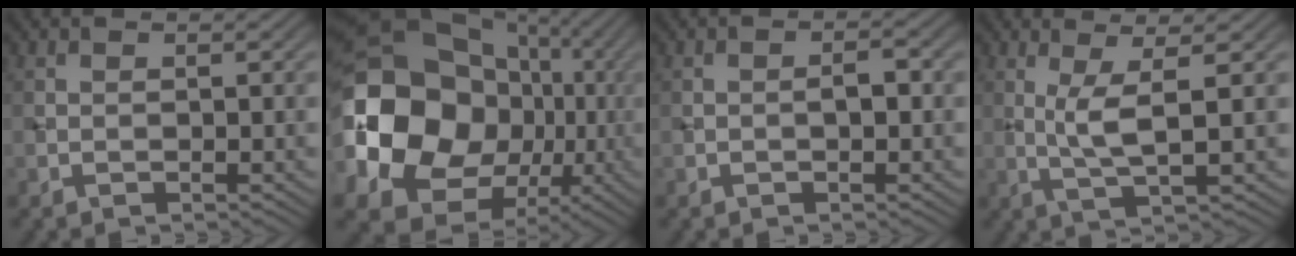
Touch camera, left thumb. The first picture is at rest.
{"total": 20.1, "force": [-2.2, 16.3, 11.5], "torque": [-0.264, -0.022, -0.027]}
{"total": 1.5, "force": [-0.3, 0.7, 1.4], "torque": [-0.020, 0.008, -0.007]}
{"total": 4.3, "force": [1.0, 0.5, 4.2], "torque": [-0.092, 0.001, 0.025]}